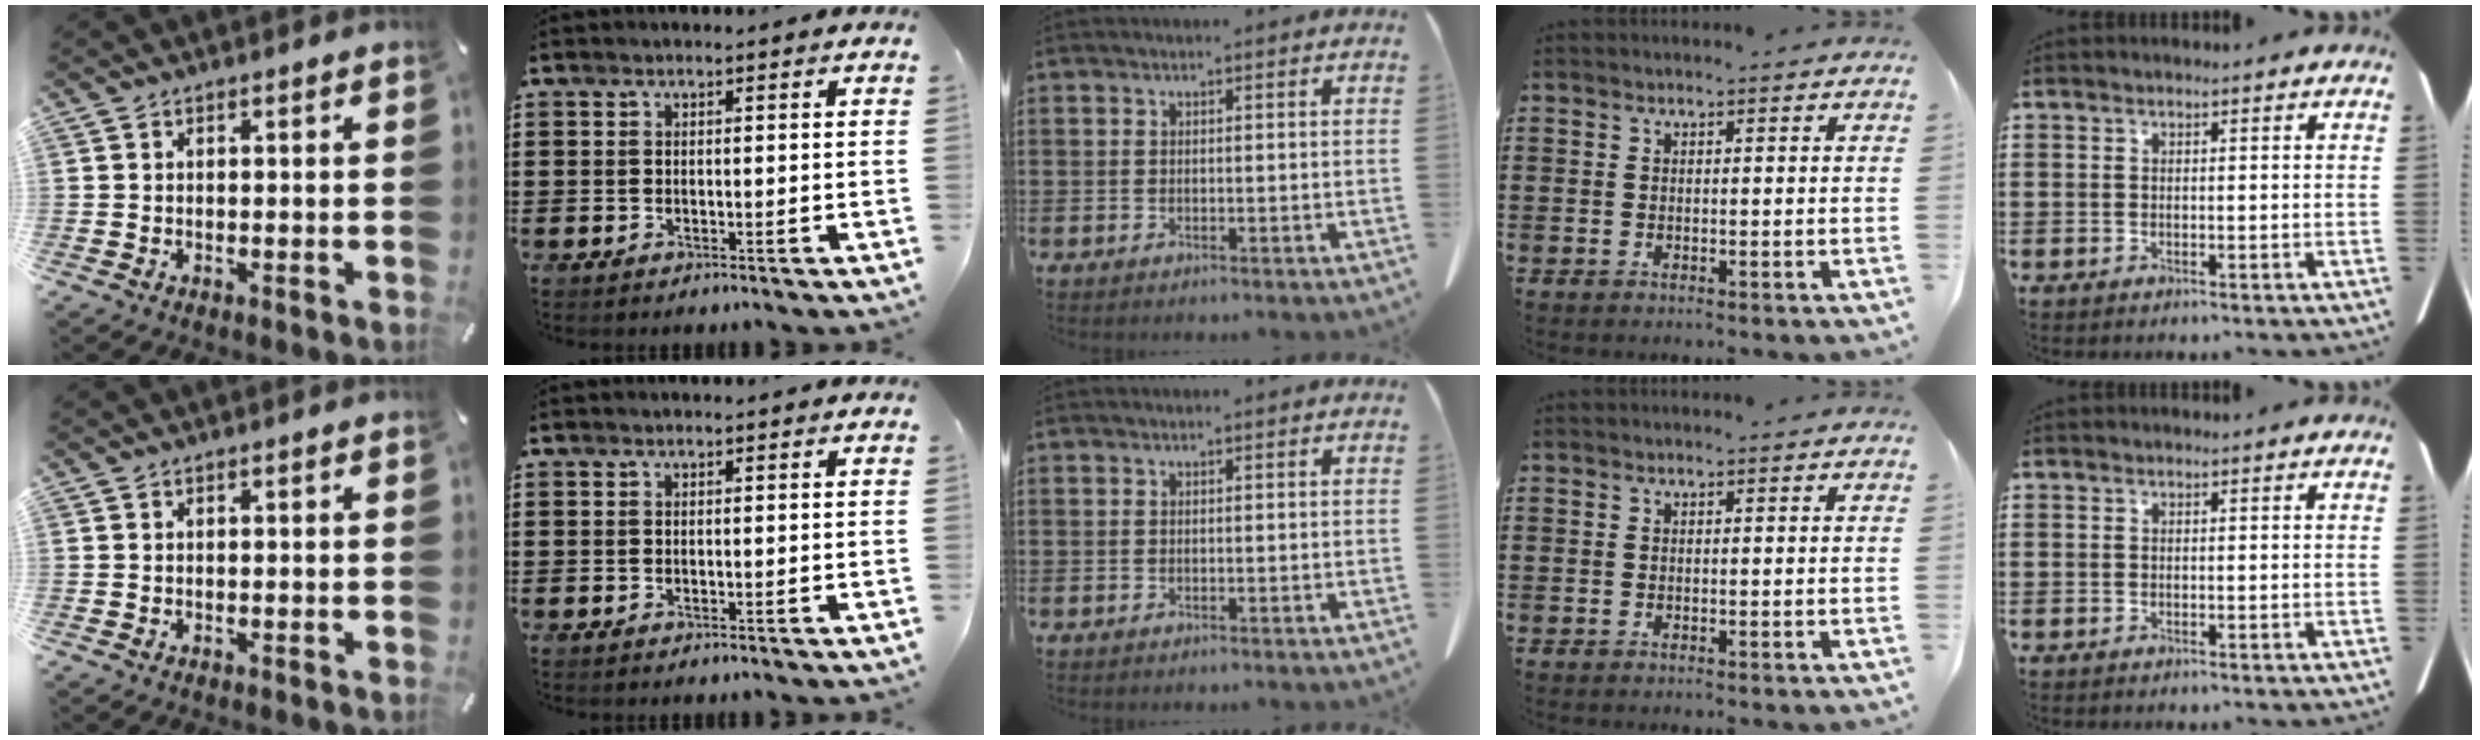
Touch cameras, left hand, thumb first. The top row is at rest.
{}